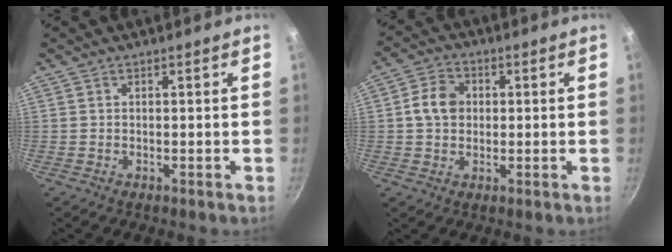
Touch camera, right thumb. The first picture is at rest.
{"total": 6.5, "force": [0.6, 5.3, 3.6], "torque": [-0.046, 0.014, 0.000]}